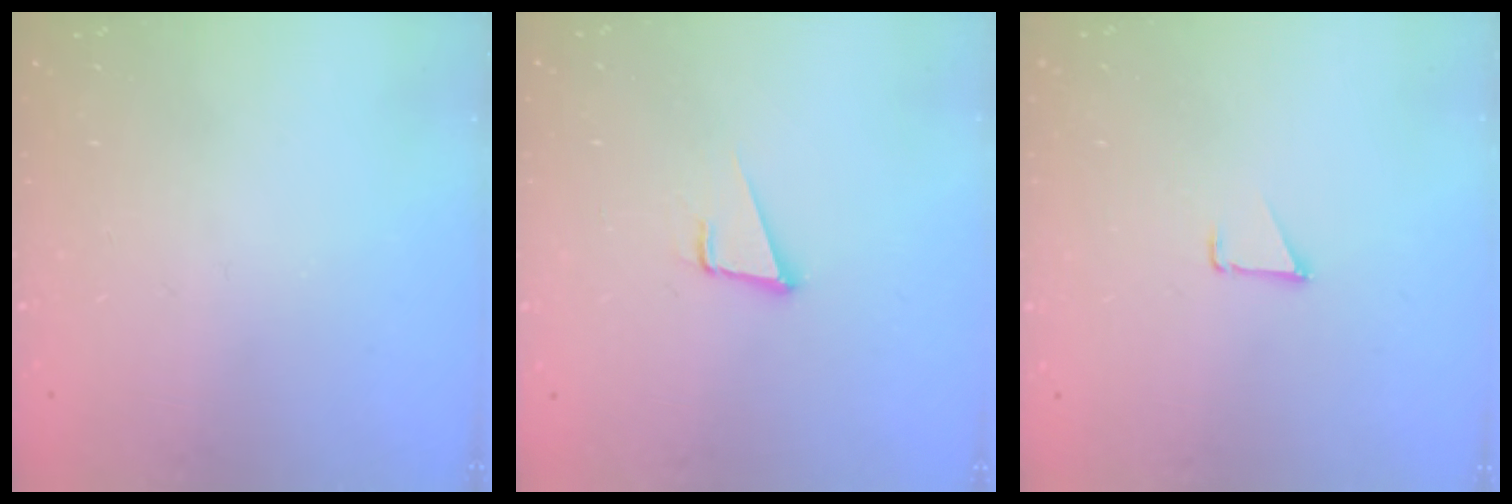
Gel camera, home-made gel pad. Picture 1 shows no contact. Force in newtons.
{"total": 3.6, "press": 2.8, "slide": 2.3}
{"total": 0.9, "press": 0.9, "slide": 0.1}